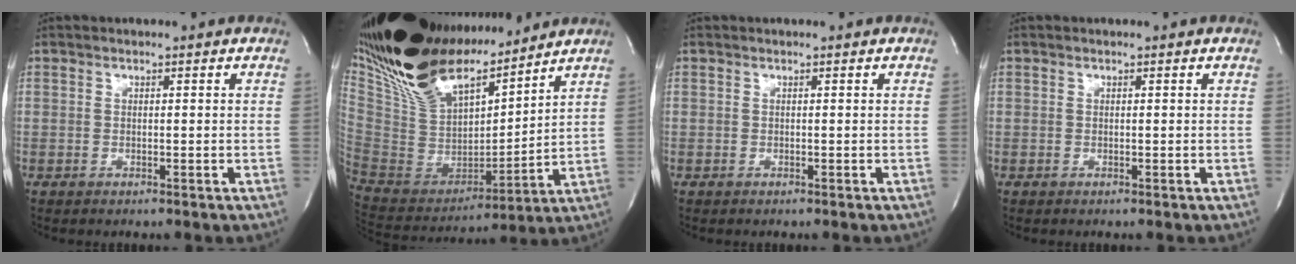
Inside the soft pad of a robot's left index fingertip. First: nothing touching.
{"total": 22.5, "force": [18.4, 6.9, 11.0], "torque": [-0.215, -0.008, 0.338]}
{"total": 0.0}
{"total": 0.0}